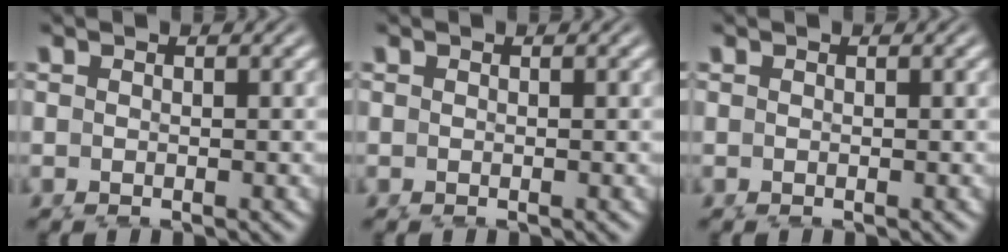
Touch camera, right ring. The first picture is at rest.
{"total": 0.0}
{"total": 0.0}